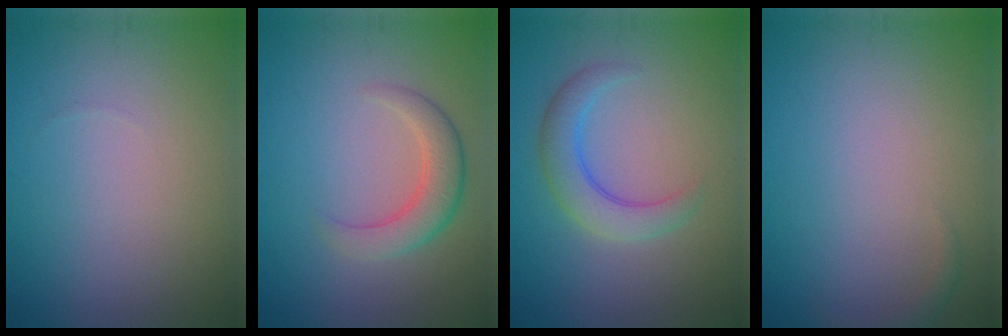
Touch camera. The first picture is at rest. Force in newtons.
{"total": 3.3, "press": 3.3, "slide": 0.3}
{"total": 3.6, "press": 3.6, "slide": 0.1}
{"total": 0.9, "press": 0.9, "slide": 0.1}